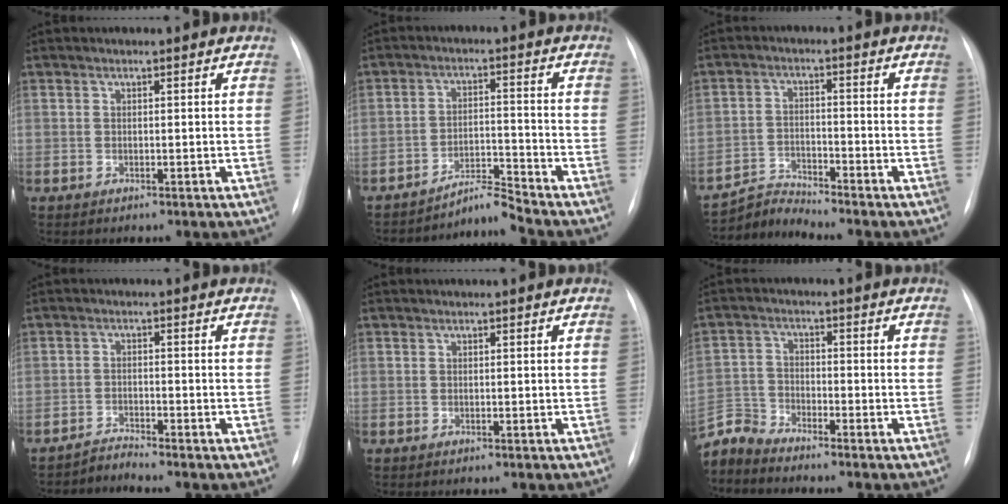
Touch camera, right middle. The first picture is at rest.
{"total": 4.6, "force": [-4.3, -1.4, -0.3], "torque": [0.003, -0.004, -0.072]}
{"total": 4.7, "force": [-4.3, -1.2, -1.4], "torque": [0.018, -0.011, -0.080]}
{"total": 2.2, "force": [-2.0, -0.8, -0.6], "torque": [0.014, -0.015, -0.037]}
{"total": 0.0}
{"total": 5.9, "force": [-5.9, 0.3, -0.2], "torque": [-0.003, 0.003, -0.119]}